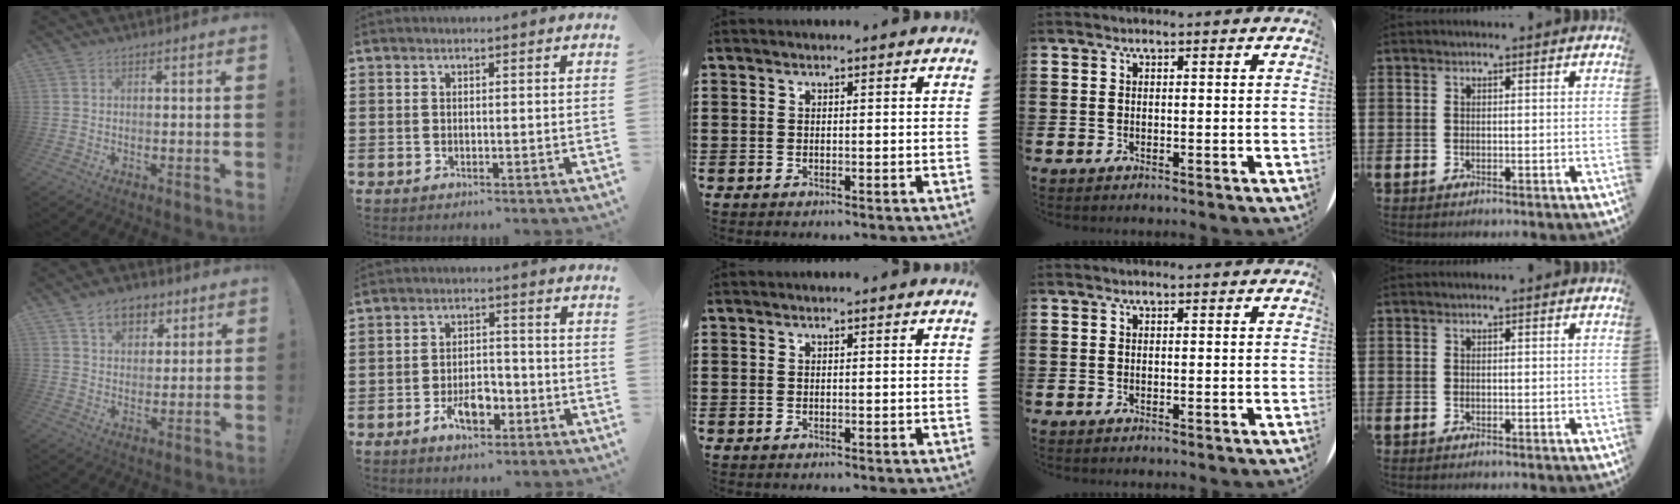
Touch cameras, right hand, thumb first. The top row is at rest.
{"thumb": {"total": 9.3, "force": [5.1, 6.5, 4.3], "torque": [-0.064, -0.016, 0.097]}, "index": {"total": 5.6, "force": [-2.9, 2.9, 3.9], "torque": [-0.074, 0.005, -0.052]}}